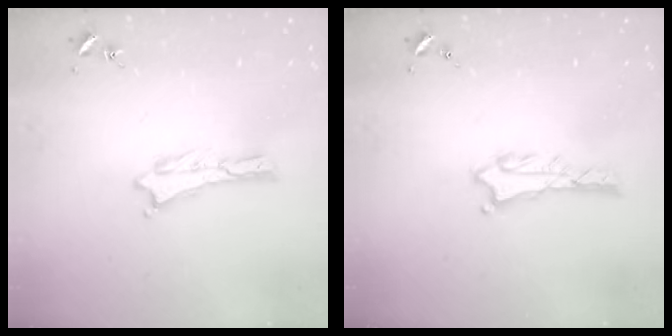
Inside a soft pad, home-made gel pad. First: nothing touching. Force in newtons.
{"total": 1.3, "press": 1.3, "slide": 0.3}